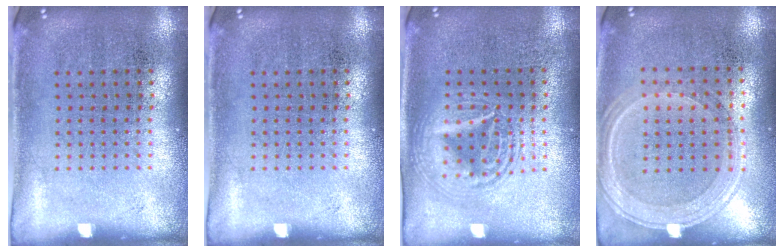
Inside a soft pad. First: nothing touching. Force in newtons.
{"total": 0.0}
{"total": 2.7, "press": 2.7, "slide": 0.2}
{"total": 1.2, "press": 1.1, "slide": 0.2}